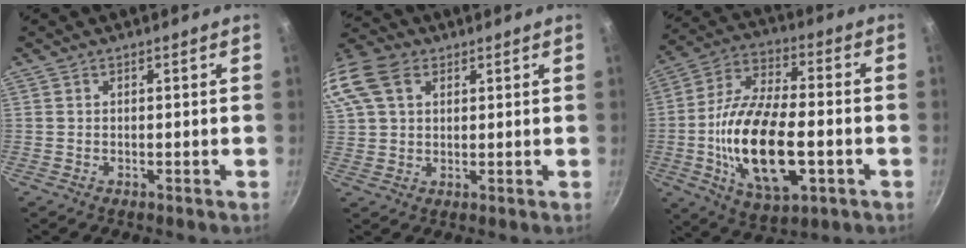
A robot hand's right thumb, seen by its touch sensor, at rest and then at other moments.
{"total": 20.3, "force": [8.2, 14.4, 11.6], "torque": [-0.290, 0.053, 0.152]}
{"total": 21.1, "force": [-4.3, 10.0, 18.1], "torque": [-0.330, 0.018, -0.078]}